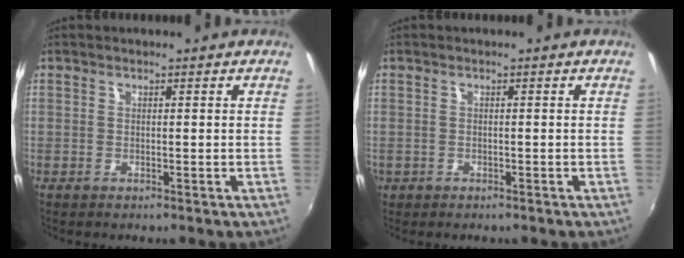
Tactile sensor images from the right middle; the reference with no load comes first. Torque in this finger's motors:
{"motor_torque": [-0.02, 0.01, -0.03, 0.00]}